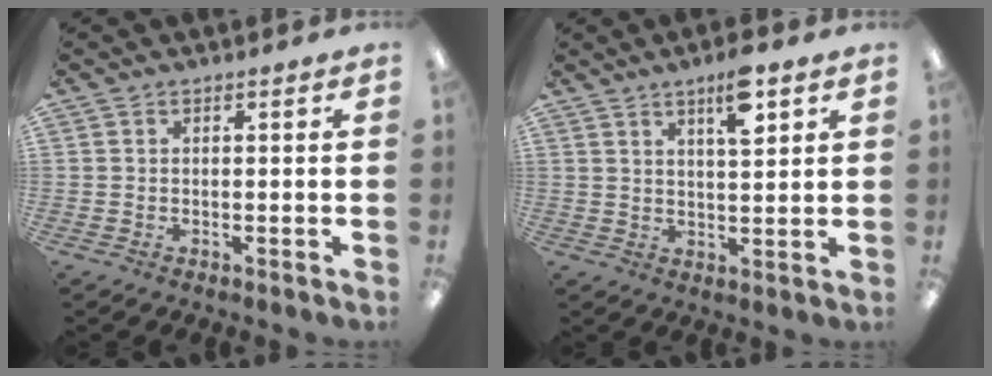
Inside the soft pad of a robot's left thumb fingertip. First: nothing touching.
{"total": 8.0, "force": [4.7, 2.2, 6.1], "torque": [-0.090, -0.017, 0.072]}